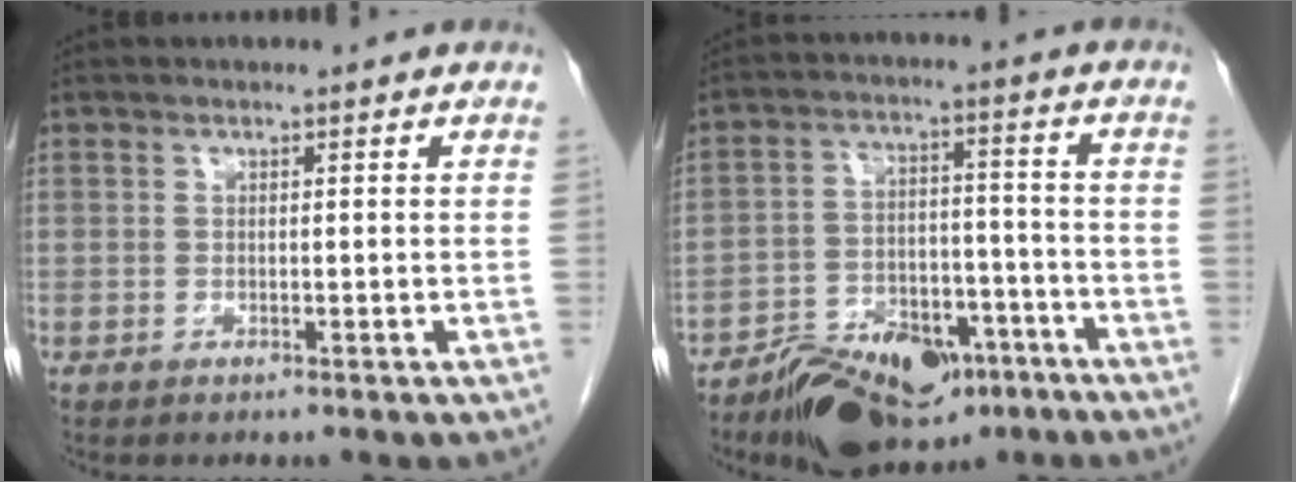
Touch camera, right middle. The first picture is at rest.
{"total": 13.6, "force": [-9.7, 6.4, 7.0], "torque": [-0.102, 0.009, -0.157]}